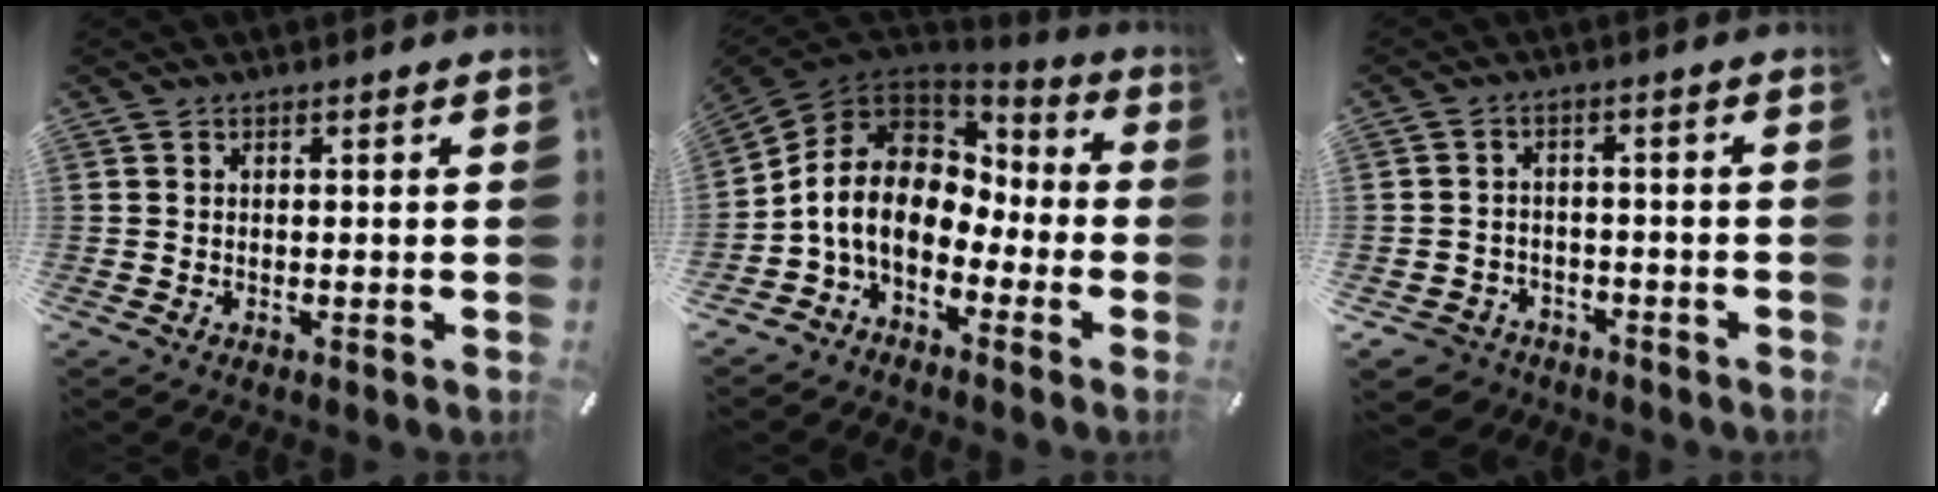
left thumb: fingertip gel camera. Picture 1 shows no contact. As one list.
[{"total": 11.3, "force": [-2.0, 9.1, 6.5], "torque": [-0.161, 0.008, -0.042]}, {"total": 4.6, "force": [-2.8, 3.5, 0.9], "torque": [-0.036, 0.008, -0.058]}]